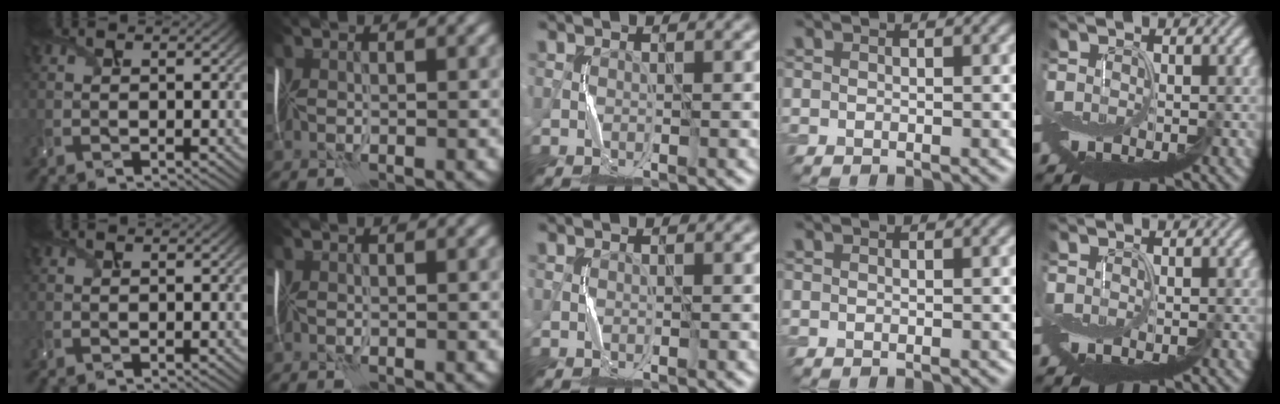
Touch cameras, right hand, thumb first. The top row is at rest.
{}